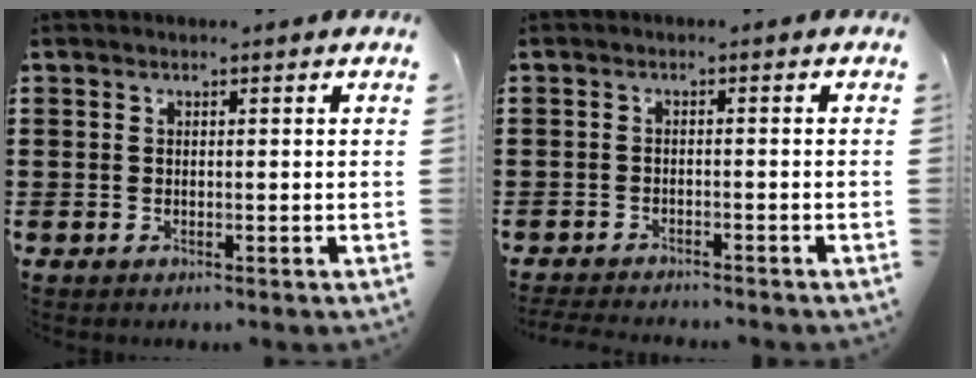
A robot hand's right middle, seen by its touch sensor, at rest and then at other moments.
{"total": 1.9, "force": [-1.8, 0.0, 0.2], "torque": [-0.009, -0.002, -0.038]}